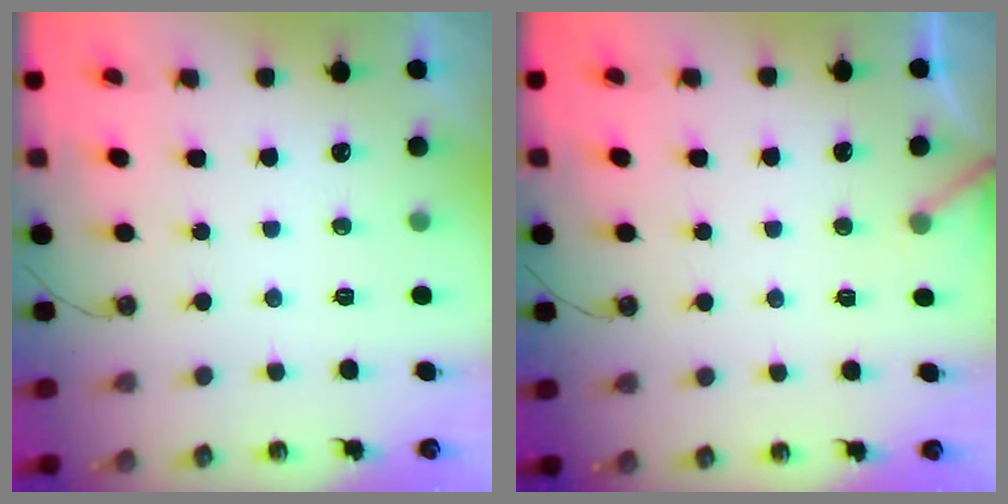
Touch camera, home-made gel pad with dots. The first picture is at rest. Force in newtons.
{"total": 3.4, "press": 3.3, "slide": 0.3}